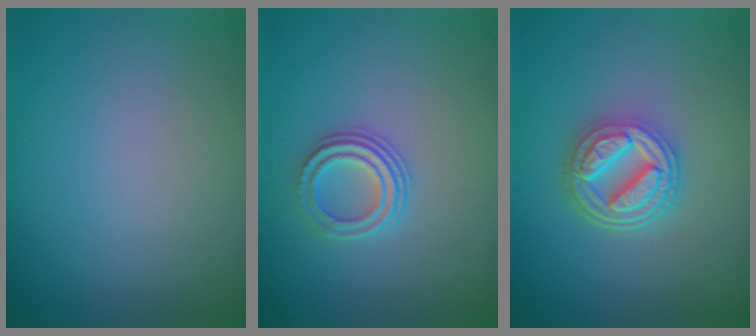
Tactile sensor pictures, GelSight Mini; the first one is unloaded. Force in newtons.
{"total": 2.5, "press": 2.1, "slide": 1.4}
{"total": 4.8, "press": 3.8, "slide": 3.1}